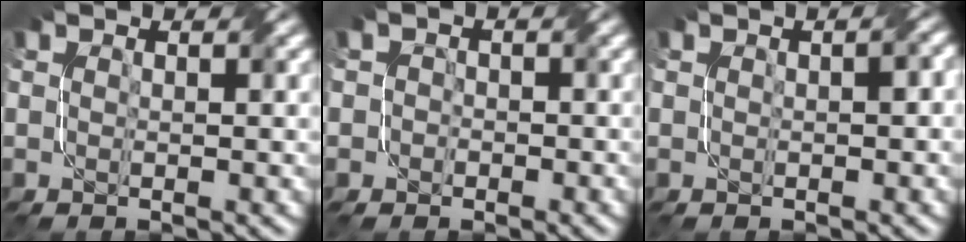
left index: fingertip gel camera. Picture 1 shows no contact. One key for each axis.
{"total": 2.2, "fx": -0.3, "fy": 2.1, "fz": 0.3, "tx": 0.010, "ty": 0.007, "tz": -0.019}
{"total": 1.4, "fx": 0.0, "fy": 0.5, "fz": 1.3, "tx": -0.016, "ty": 0.006, "tz": 0.002}